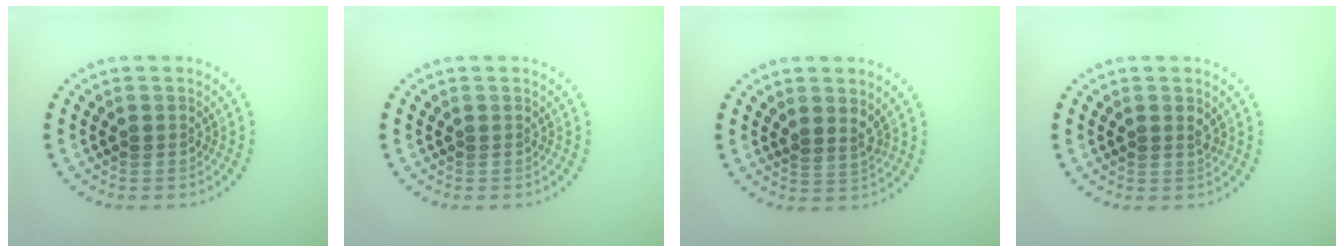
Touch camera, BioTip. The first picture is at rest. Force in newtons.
{"total": 0.0}
{"total": 1.6, "press": 1.2, "slide": 1.0}
{"total": 0.8, "press": 0.8, "slide": 0.2}